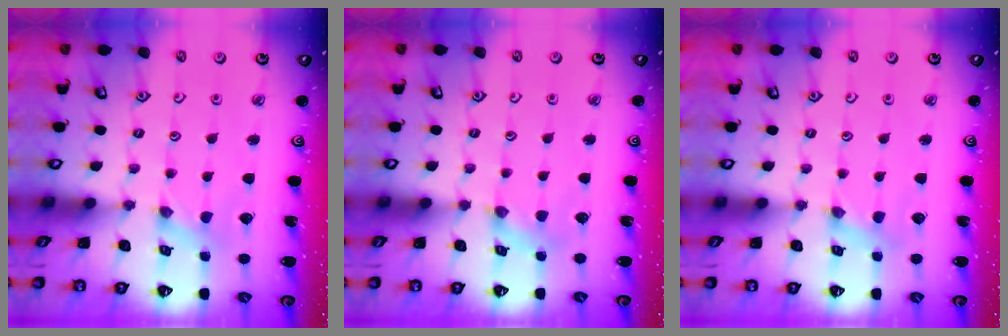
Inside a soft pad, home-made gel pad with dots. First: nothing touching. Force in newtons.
{"total": 2.7, "press": 2.7, "slide": 0.3}
{"total": 2.5, "press": 2.5, "slide": 0.3}